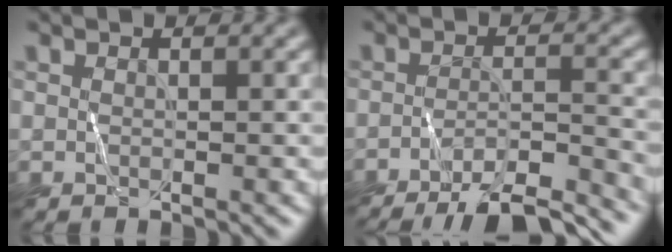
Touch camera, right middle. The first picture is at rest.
{"total": 8.8, "force": [-7.9, 1.3, 3.8], "torque": [-0.054, -0.003, -0.116]}